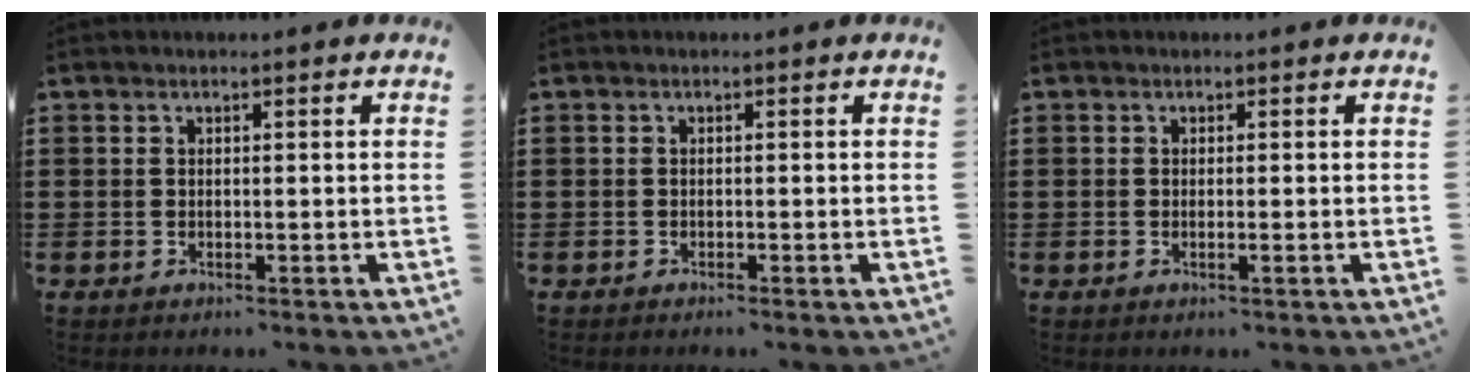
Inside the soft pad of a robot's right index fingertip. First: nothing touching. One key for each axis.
{"total": 0.6, "fx": -0.6, "fy": -0.2, "fz": 0.2, "tx": -0.004, "ty": -0.003, "tz": -0.011}
{"total": 0.7, "fx": -0.4, "fy": -0.1, "fz": 0.5, "tx": -0.007, "ty": -0.005, "tz": -0.006}